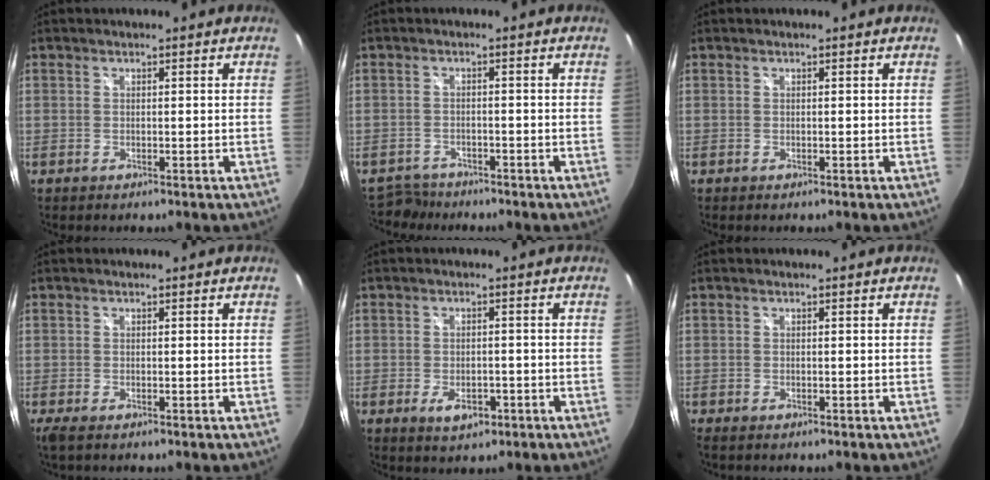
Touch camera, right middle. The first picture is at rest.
{"total": 5.5, "force": [-4.8, 2.5, 0.5], "torque": [-0.026, 0.001, -0.083]}
{"total": 0.0}
{"total": 2.3, "force": [-1.4, 0.4, 1.8], "torque": [-0.035, -0.010, -0.022]}
{"total": 4.5, "force": [-2.2, 2.5, 3.1], "torque": [-0.061, -0.007, -0.030]}
{"total": 0.7, "force": [-0.6, 0.3, 0.3], "torque": [-0.008, -0.004, -0.013]}